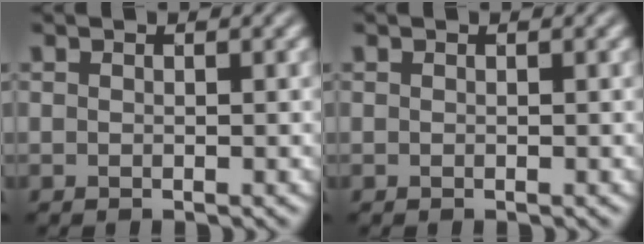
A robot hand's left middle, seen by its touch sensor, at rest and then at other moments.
{"total": 0.0}